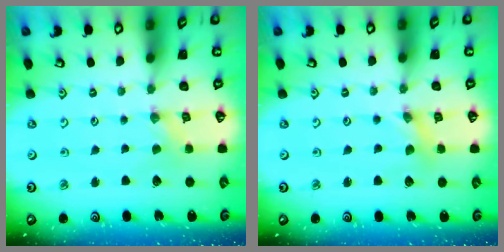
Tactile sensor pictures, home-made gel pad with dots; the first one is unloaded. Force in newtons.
{"total": 1.2, "press": 1.2, "slide": 0.3}